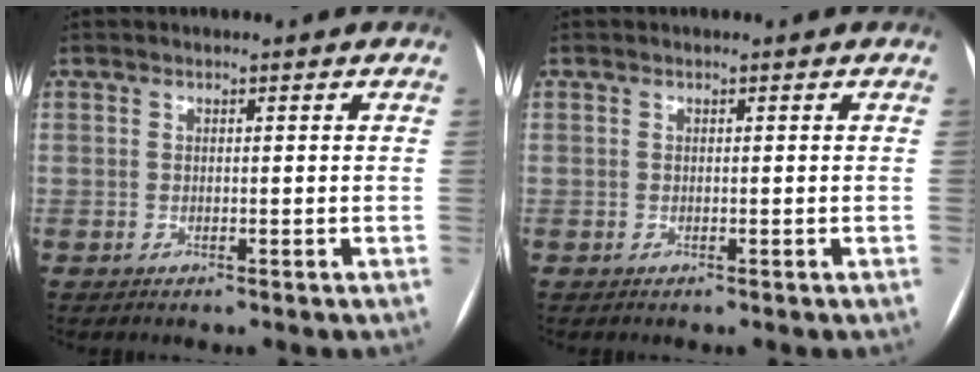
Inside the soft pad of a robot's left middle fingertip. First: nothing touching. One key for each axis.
{"total": 0.0}